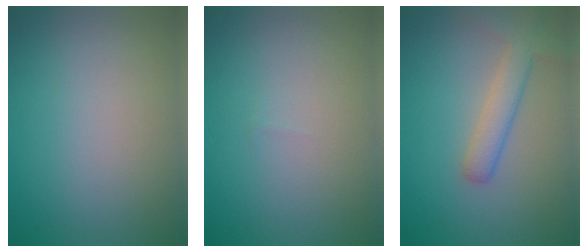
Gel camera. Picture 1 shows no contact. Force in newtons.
{"total": 0.0}
{"total": 3.3, "press": 3.3, "slide": 0.2}